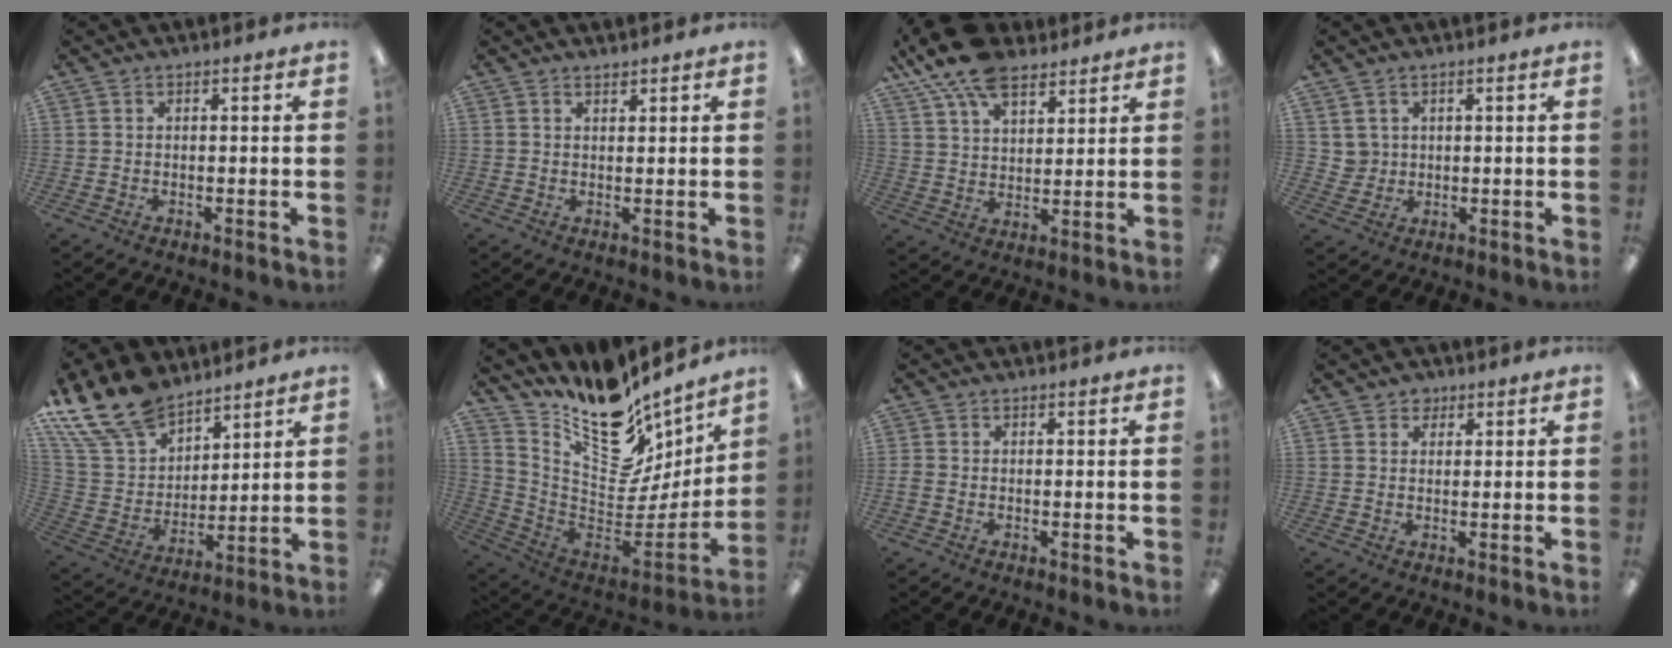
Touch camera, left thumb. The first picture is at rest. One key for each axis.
{"total": 1.3, "fx": 1.3, "fy": 0.3, "fz": 0.0, "tx": -0.001, "ty": -0.002, "tz": 0.025}
{"total": 14.3, "fx": 9.8, "fy": 7.1, "fz": 7.7, "tx": -0.150, "ty": -0.035, "tz": 0.180}
{"total": 3.3, "fx": 1.8, "fy": 2.8, "fz": -0.2, "tx": -0.009, "ty": 0.002, "tz": 0.034}
{"total": 18.7, "fx": 14.6, "fy": 9.6, "fz": 6.6, "tx": -0.163, "ty": -0.081, "tz": 0.277}
{"total": 17.4, "fx": 12.1, "fy": 8.9, "fz": 8.9, "tx": -0.124, "ty": -0.123, "tz": 0.209}
{"total": 0.8, "fx": -0.2, "fy": 0.7, "fz": 0.4, "tx": -0.007, "ty": 0.002, "tz": -0.005}
{"total": 2.6, "fx": 1.9, "fy": 1.9, "fz": 0.2, "tx": 0.007, "ty": -0.004, "tz": 0.031}